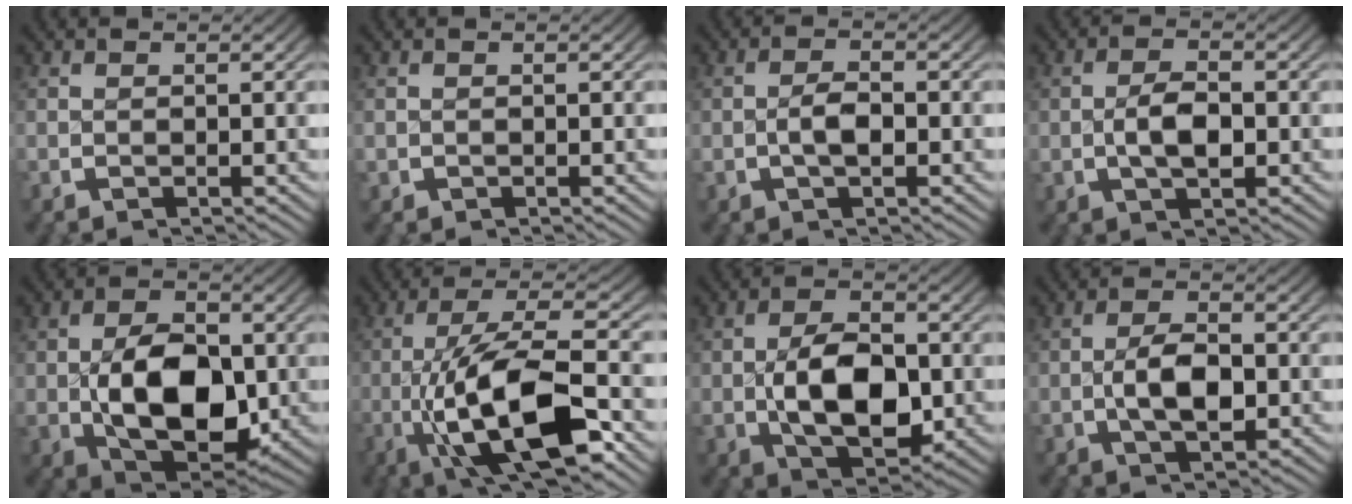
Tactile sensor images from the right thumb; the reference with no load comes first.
{"total": 0.5, "force": [-0.1, 0.5, 0.0], "torque": [0.000, -0.004, 0.002]}
{"total": 2.8, "force": [-0.4, 1.5, 2.4], "torque": [-0.049, -0.006, -0.002]}
{"total": 3.9, "force": [-0.3, 2.2, 3.2], "torque": [-0.065, -0.009, 0.003]}
{"total": 11.7, "force": [-1.0, 7.3, 9.2], "torque": [-0.189, -0.051, 0.005]}
{"total": 13.8, "force": [-2.6, 6.2, 12.0], "torque": [-0.240, -0.043, -0.016]}
{"total": 9.4, "force": [-0.8, 5.8, 7.4], "torque": [-0.152, -0.032, 0.002]}
{"total": 5.1, "force": [-0.3, 2.9, 4.1], "torque": [-0.083, -0.014, 0.005]}